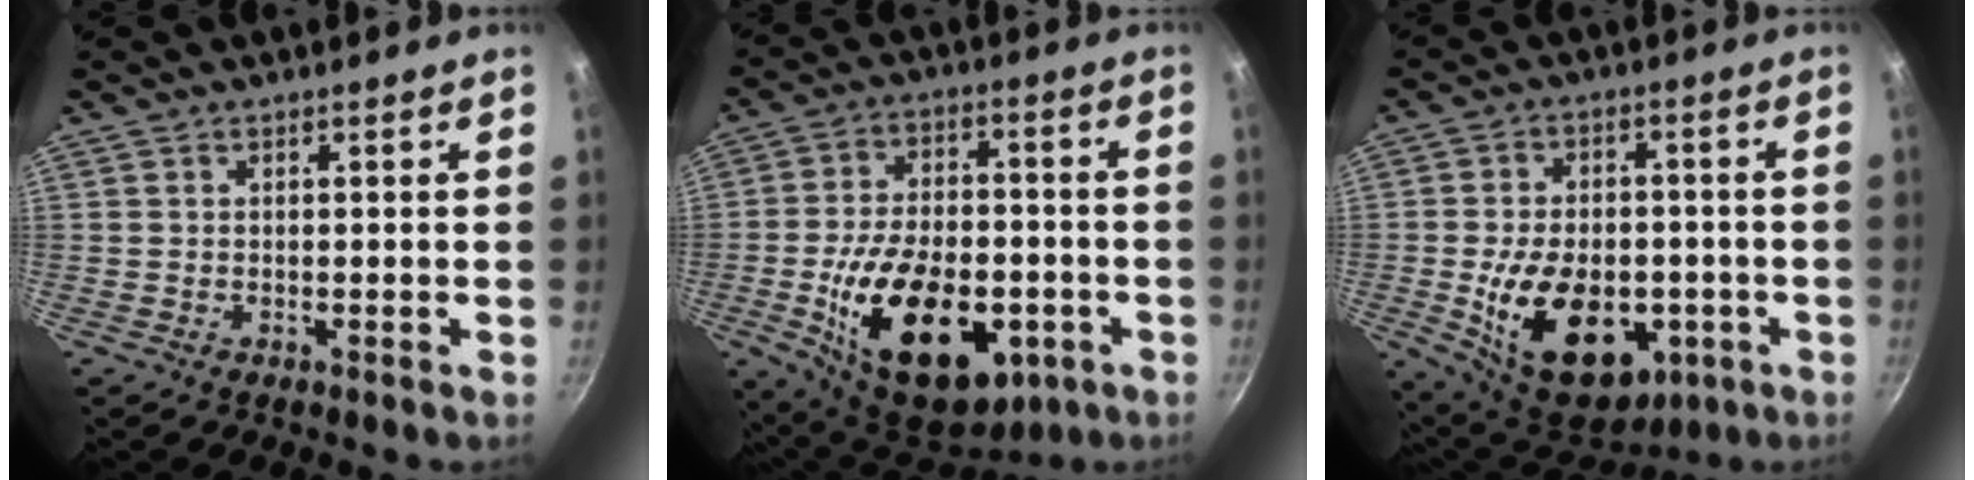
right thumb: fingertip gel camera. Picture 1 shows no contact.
{"total": 24.1, "force": [-7.0, 14.0, 18.3], "torque": [-0.276, 0.022, -0.097]}
{"total": 20.8, "force": [-5.2, 13.4, 15.0], "torque": [-0.218, 0.011, -0.062]}